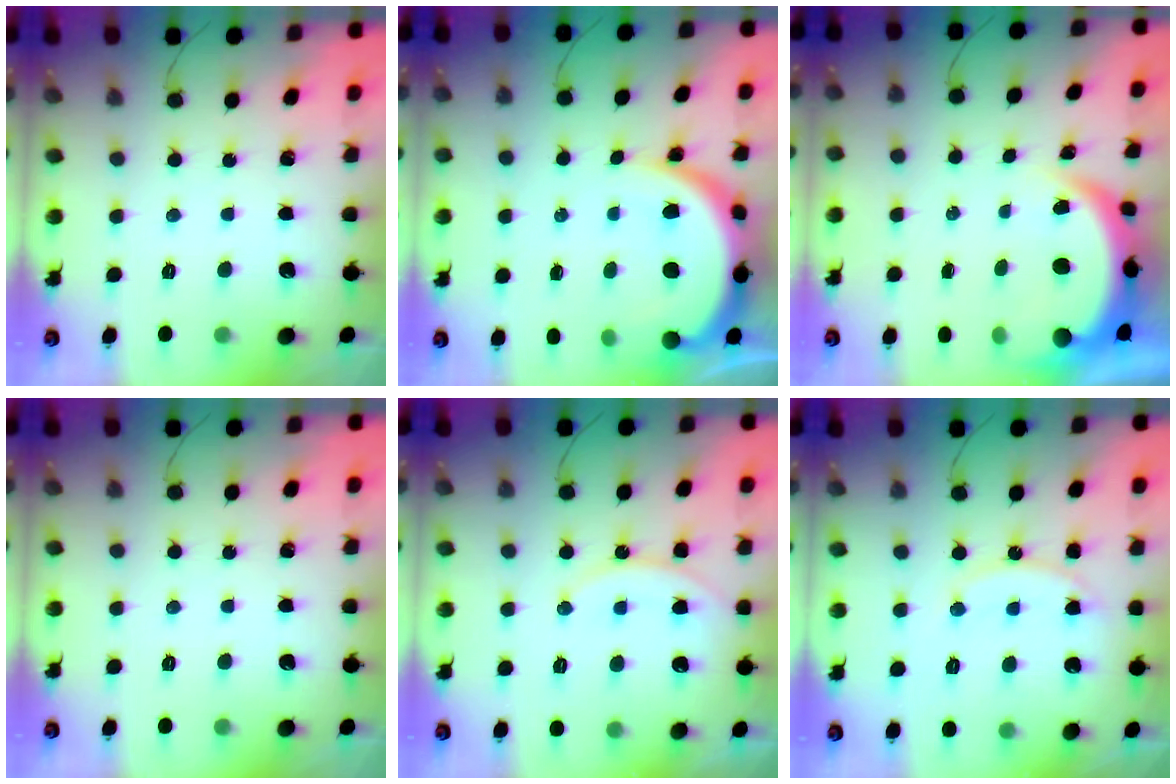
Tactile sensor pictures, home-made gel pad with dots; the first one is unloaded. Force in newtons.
{"total": 9.8, "press": 9.7, "slide": 0.7}
{"total": 5.8, "press": 5.7, "slide": 0.9}
{"total": 0.0}
{"total": 12.9, "press": 12.9, "slide": 1.0}
{"total": 13.7, "press": 13.6, "slide": 1.1}